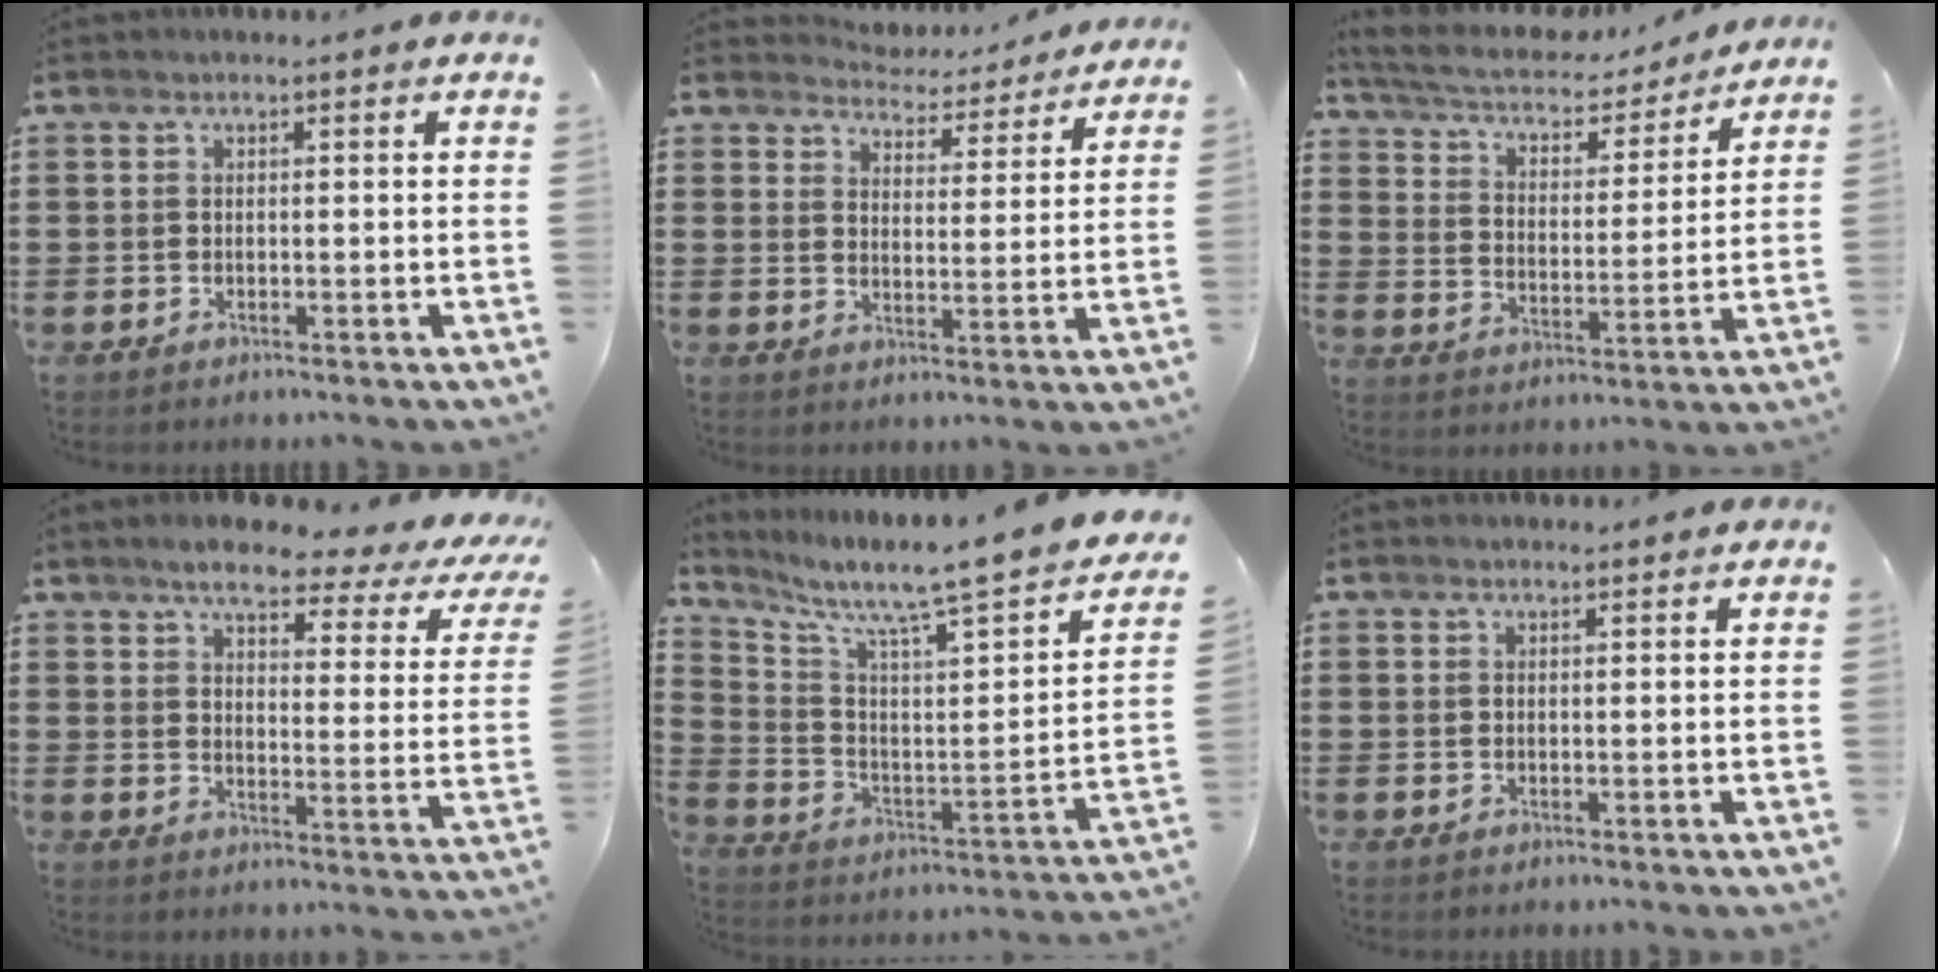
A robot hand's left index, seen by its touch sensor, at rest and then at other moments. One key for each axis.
{"total": 4.7, "fx": 4.7, "fy": 0.2, "fz": 0.1, "tx": -0.019, "ty": -0.041, "tz": 0.079}
{"total": 5.8, "fx": 5.2, "fy": 1.1, "fz": 2.3, "tx": -0.070, "ty": -0.034, "tz": 0.086}
{"total": 6.8, "fx": 5.3, "fy": 1.1, "fz": 4.1, "tx": -0.087, "ty": -0.029, "tz": 0.081}
{"total": 7.4, "fx": 6.2, "fy": 0.1, "fz": 4.0, "tx": -0.103, "ty": -0.064, "tz": 0.090}
{"total": 0.8, "fx": 0.7, "fy": 0.1, "fz": 0.3, "tx": -0.007, "ty": 0.001, "tz": 0.013}